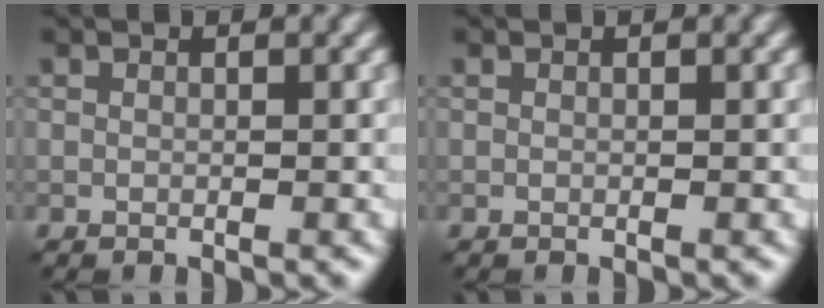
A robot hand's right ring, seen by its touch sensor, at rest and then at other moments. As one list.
[{"total": 0.0}]